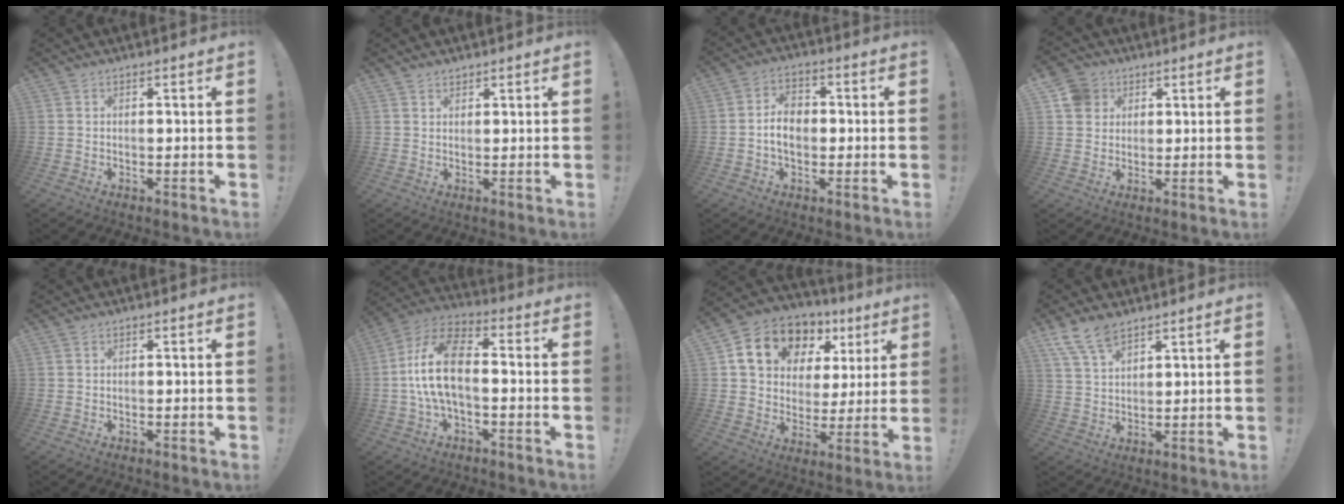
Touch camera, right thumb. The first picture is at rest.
{"total": 1.6, "force": [1.3, 0.8, 0.2], "torque": [-0.003, -0.004, 0.026]}
{"total": 8.1, "force": [-0.8, 5.6, 5.8], "torque": [-0.097, 0.010, -0.015]}
{"total": 6.9, "force": [2.9, 6.0, 1.7], "torque": [-0.025, -0.008, 0.058]}
{"total": 0.0}
{"total": 14.7, "force": [-1.1, 7.5, 12.6], "torque": [-0.245, 0.018, -0.016]}
{"total": 15.8, "force": [8.7, 10.8, 7.6], "torque": [-0.127, -0.041, 0.167]}
{"total": 8.0, "force": [6.0, 3.4, 4.0], "torque": [-0.082, -0.024, 0.116]}